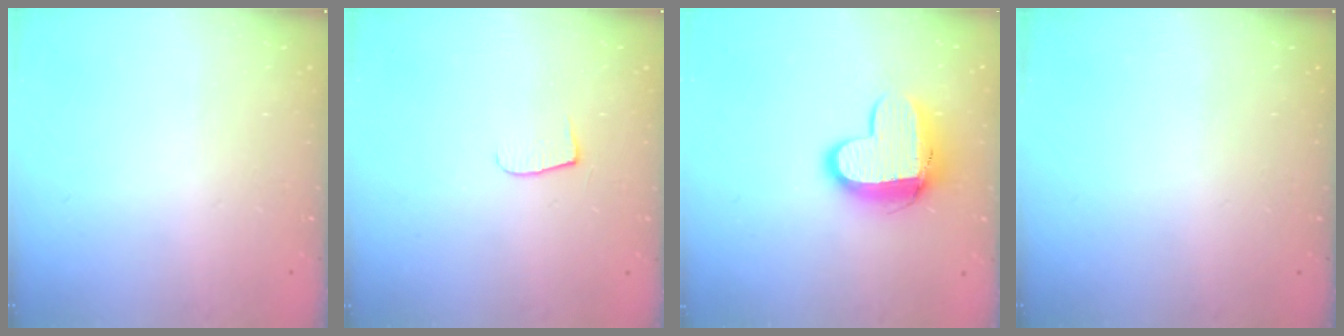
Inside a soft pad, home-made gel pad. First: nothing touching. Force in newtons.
{"total": 4.3, "press": 4.2, "slide": 0.5}
{"total": 12.0, "press": 11.9, "slide": 1.2}
{"total": 0.0}